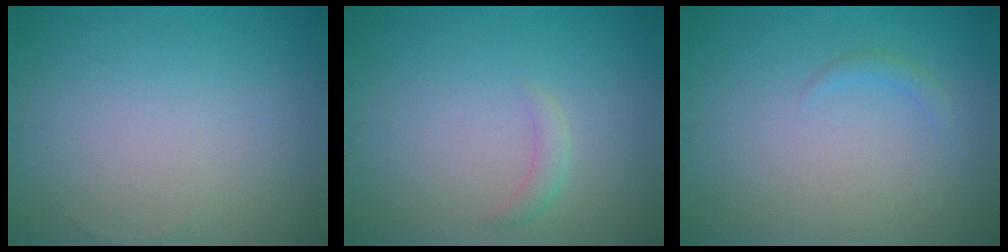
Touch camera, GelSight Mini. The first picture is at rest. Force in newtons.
{"total": 1.1, "press": 1.1, "slide": 0.0}
{"total": 0.8, "press": 0.8, "slide": 0.0}